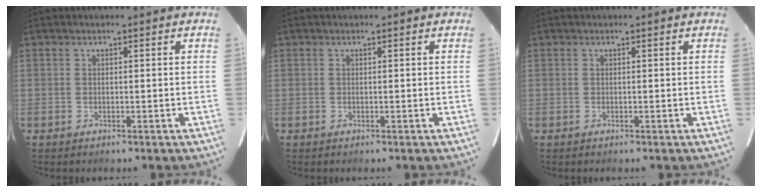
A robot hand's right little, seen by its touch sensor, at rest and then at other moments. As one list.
[{"total": 0.0}, {"total": 0.0}]